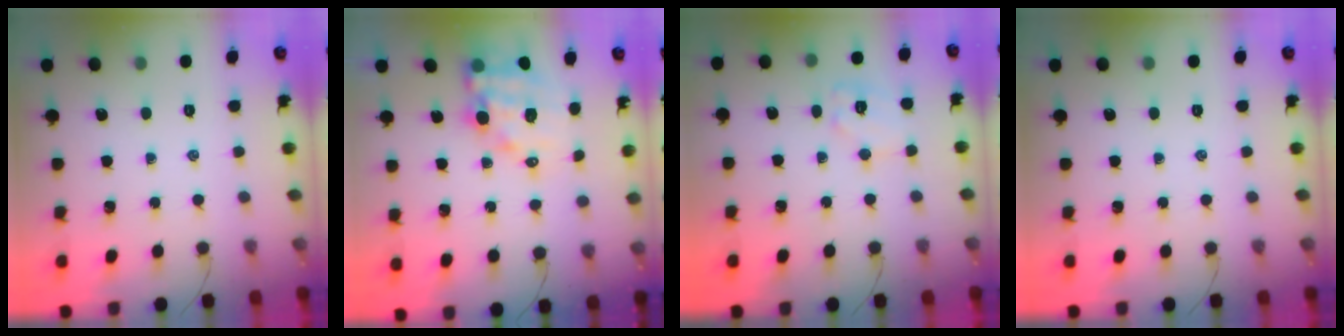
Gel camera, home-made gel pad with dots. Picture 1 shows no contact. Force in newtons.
{"total": 10.8, "press": 10.3, "slide": 3.0}
{"total": 9.4, "press": 9.4, "slide": 0.3}
{"total": 0.0}